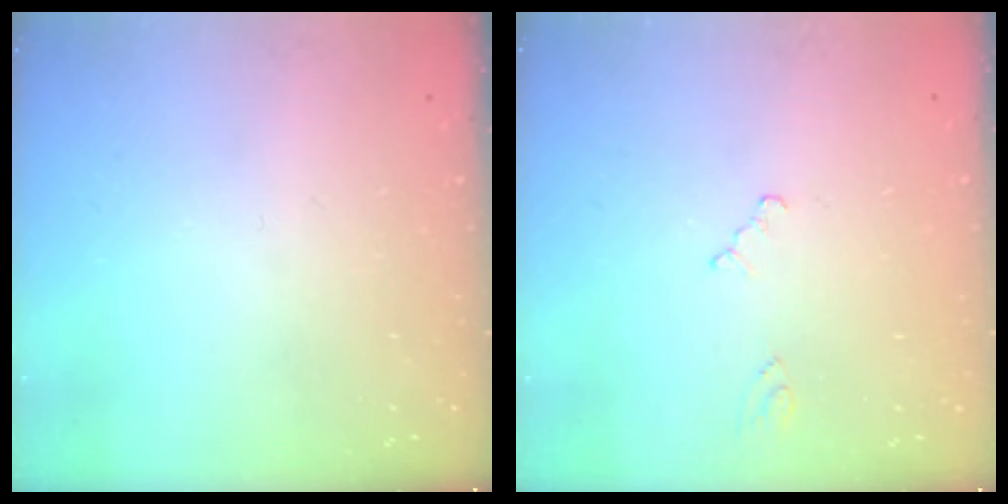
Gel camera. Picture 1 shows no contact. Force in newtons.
{"total": 0.0}